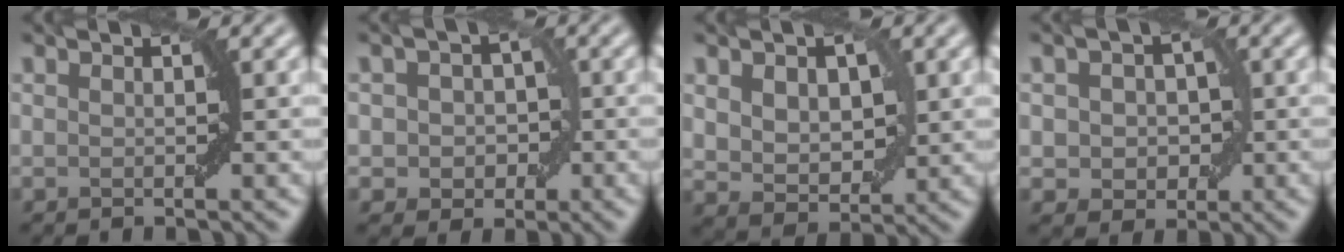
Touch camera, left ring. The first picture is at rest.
{"total": 3.4, "force": [-0.1, 3.0, 1.7], "torque": [-0.007, 0.009, -0.017]}
{"total": 4.7, "force": [1.0, 3.2, 3.3], "torque": [-0.057, -0.007, 0.024]}
{"total": 3.5, "force": [0.0, 2.9, 2.0], "torque": [-0.021, 0.002, -0.008]}